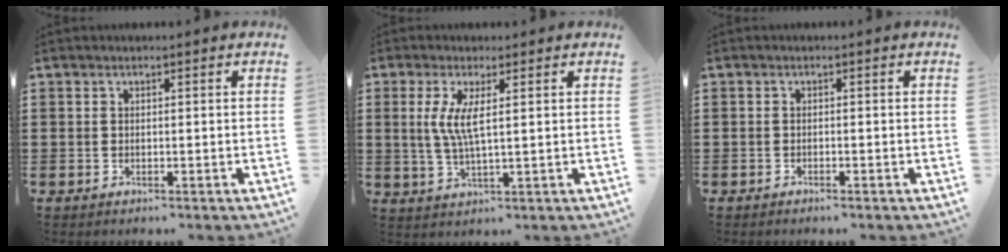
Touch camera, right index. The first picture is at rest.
{"total": 5.0, "force": [1.0, 0.9, 4.8], "torque": [-0.110, -0.008, 0.012]}
{"total": 0.7, "force": [-0.7, 0.1, 0.1], "torque": [-0.003, -0.002, -0.013]}